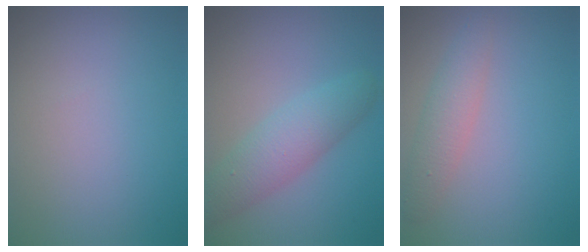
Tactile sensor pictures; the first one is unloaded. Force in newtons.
{"total": 4.2, "press": 4.2, "slide": 0.1}
{"total": 2.6, "press": 2.6, "slide": 0.2}